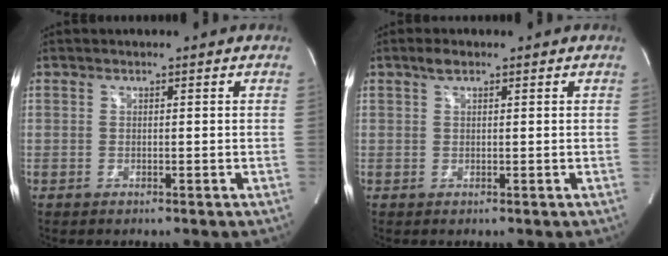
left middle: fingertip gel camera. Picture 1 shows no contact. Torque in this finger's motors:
{"motor_torque": [0.20, -0.11, -0.11, 0.00]}